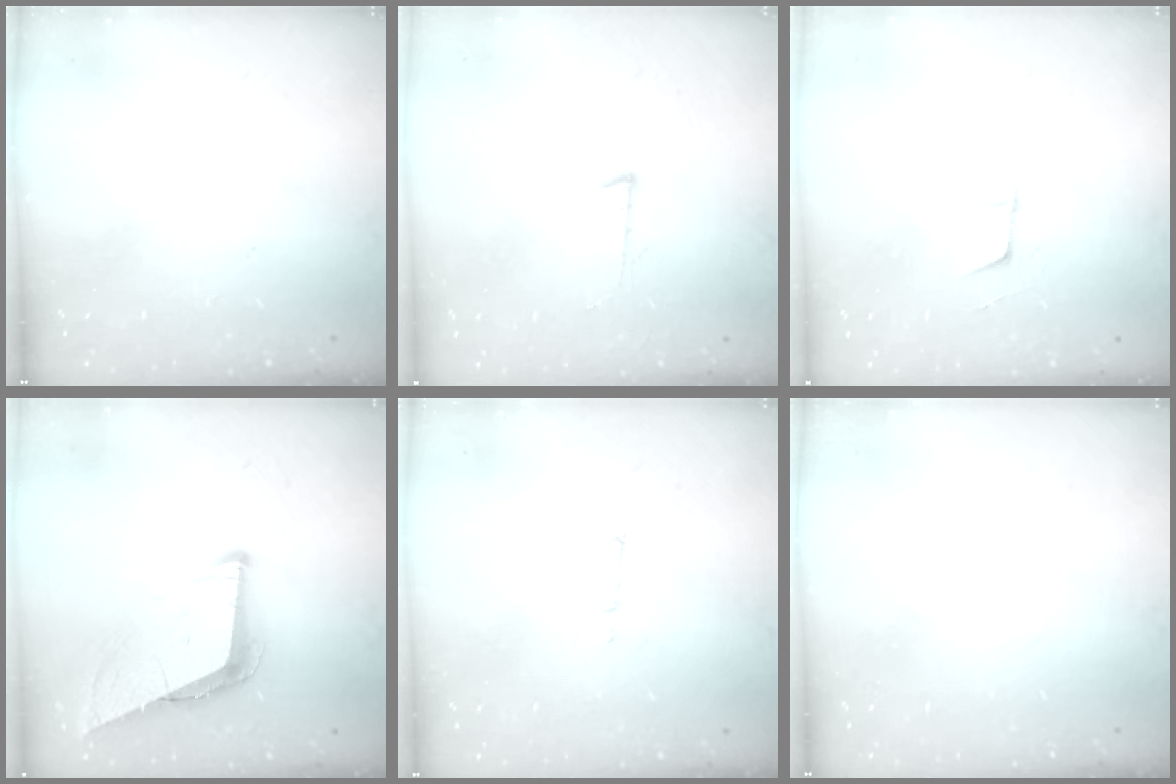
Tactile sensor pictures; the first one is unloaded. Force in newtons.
{"total": 4.3, "press": 4.2, "slide": 0.5}
{"total": 5.1, "press": 4.3, "slide": 2.6}
{"total": 9.2, "press": 8.7, "slide": 2.9}
{"total": 4.2, "press": 4.0, "slide": 1.1}
{"total": 0.0}